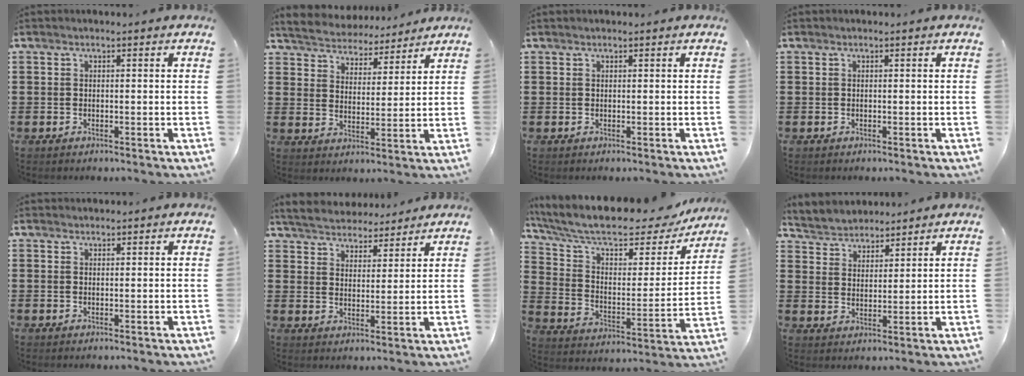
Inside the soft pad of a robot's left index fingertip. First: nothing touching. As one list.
[{"total": 4.6, "force": [4.5, 0.4, -0.4], "torque": [-0.020, -0.032, 0.076]}, {"total": 0.0}, {"total": 0.0}, {"total": 0.6, "force": [0.6, 0.2, 0.1], "torque": [-0.003, 0.000, 0.013]}, {"total": 4.7, "force": [4.6, 0.7, 0.1], "torque": [-0.025, -0.022, 0.081]}, {"total": 10.4, "force": [8.3, 2.7, 5.8], "torque": [-0.138, -0.047, 0.141]}, {"total": 3.9, "force": [3.6, 1.2, -0.6], "torque": [-0.010, -0.012, 0.065]}]